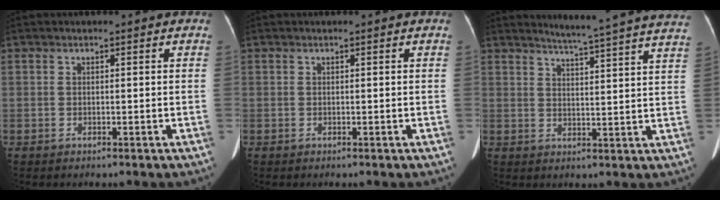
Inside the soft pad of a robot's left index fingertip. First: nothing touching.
{"total": 0.0}
{"total": 18.3, "force": [17.1, -1.2, 6.4], "torque": [-0.099, -0.059, 0.201]}